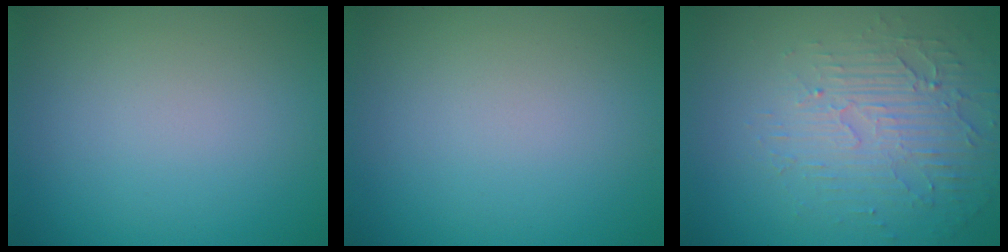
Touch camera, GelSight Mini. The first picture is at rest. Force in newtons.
{"total": 0.0}
{"total": 4.3, "press": 3.2, "slide": 2.8}